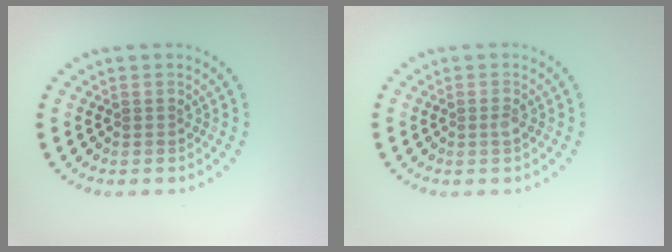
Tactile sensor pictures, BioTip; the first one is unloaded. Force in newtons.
{"total": 0.7, "press": 0.5, "slide": 0.5}